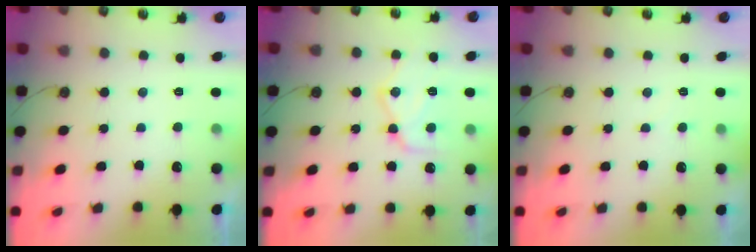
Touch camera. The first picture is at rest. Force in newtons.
{"total": 13.5, "press": 13.4, "slide": 1.2}
{"total": 2.6, "press": 2.6, "slide": 0.4}